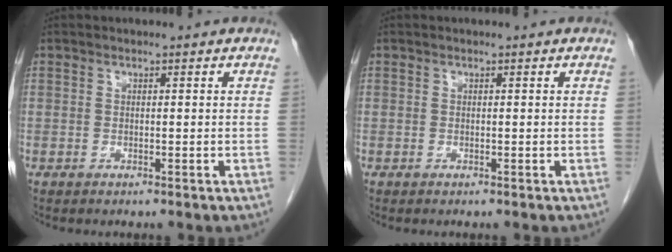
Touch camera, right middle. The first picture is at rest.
{"total": 0.0}